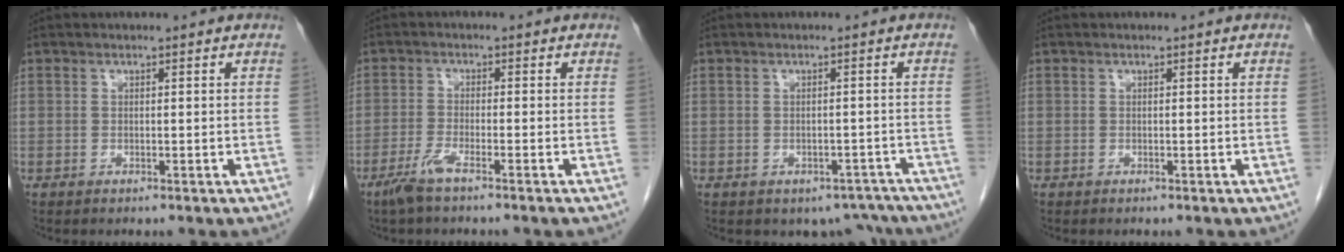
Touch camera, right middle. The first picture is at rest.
{"total": 3.8, "force": [-2.7, -0.2, 2.7], "torque": [-0.063, -0.009, -0.060]}
{"total": 5.5, "force": [-4.4, 3.2, 0.6], "torque": [0.018, 0.015, -0.051]}
{"total": 0.0}